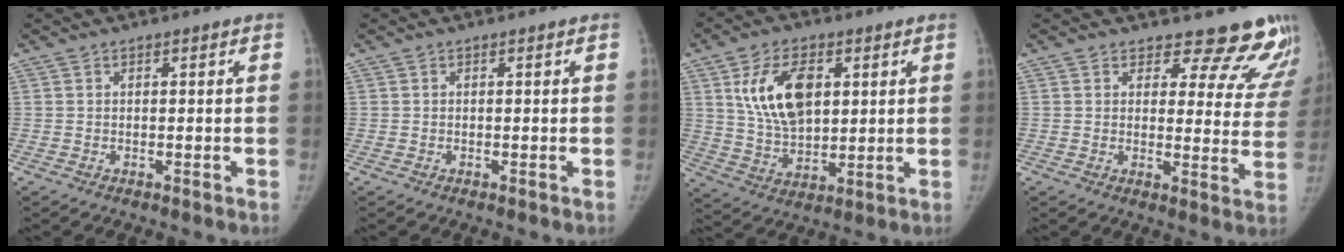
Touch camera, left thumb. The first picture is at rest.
{"total": 0.0}
{"total": 13.7, "force": [4.3, 8.2, 10.1], "torque": [-0.157, -0.018, 0.086]}
{"total": 14.7, "force": [13.6, 4.9, 2.2], "torque": [0.032, -0.119, 0.135]}